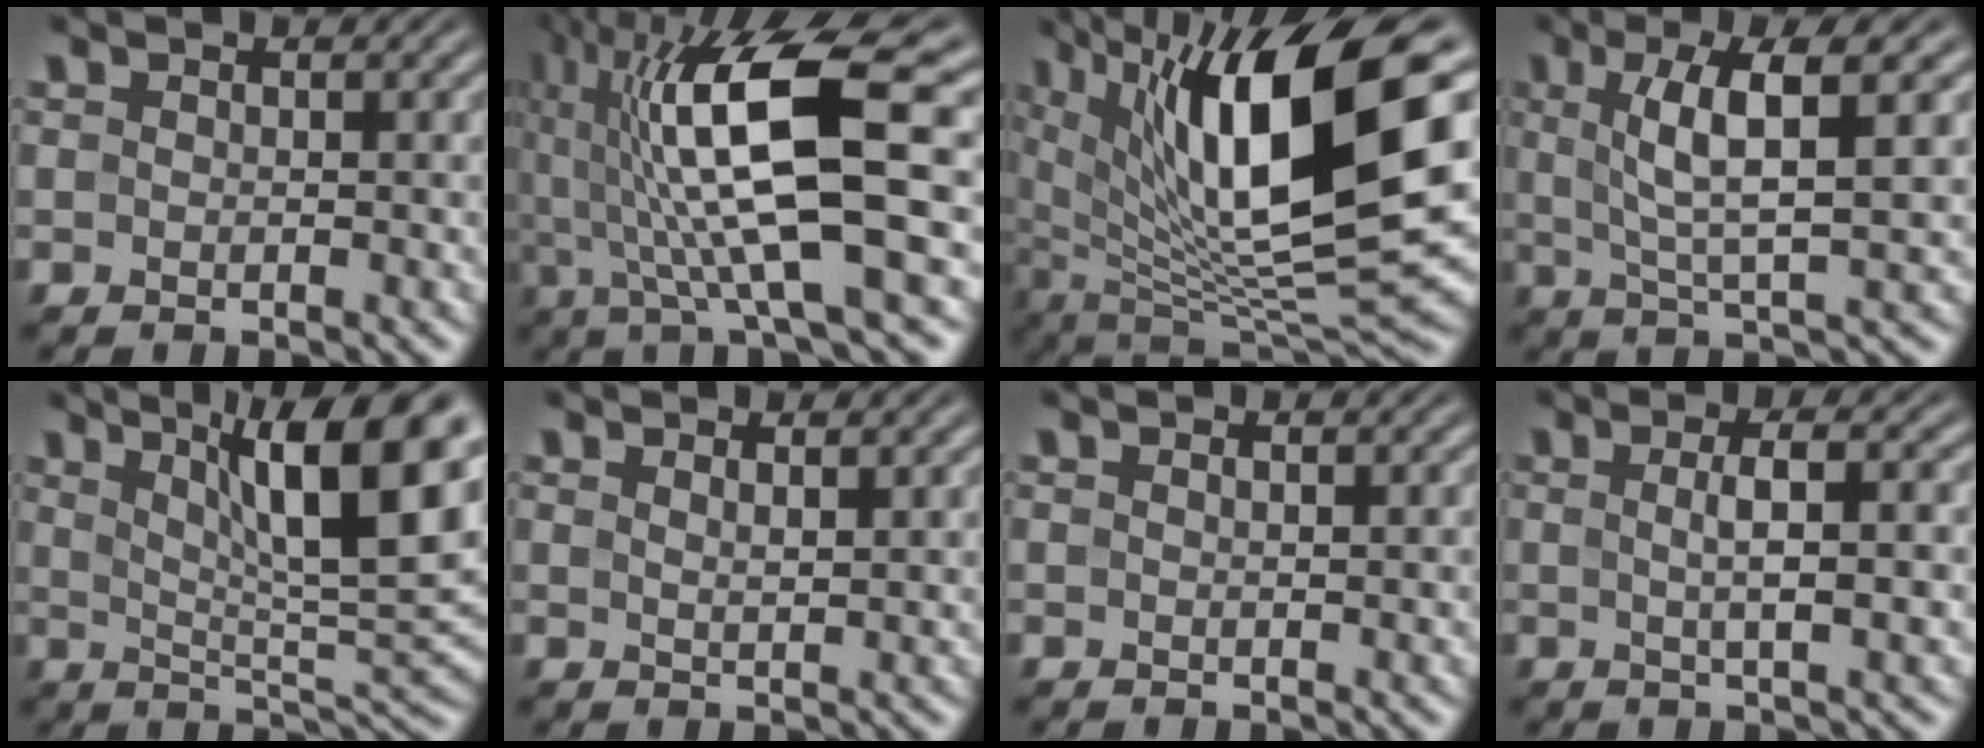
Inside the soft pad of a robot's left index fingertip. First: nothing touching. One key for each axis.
{"total": 13.2, "fx": 2.2, "fy": 3.0, "fz": 12.7, "tx": -0.225, "ty": 0.013, "tz": 0.042}
{"total": 15.2, "fx": 5.1, "fy": 4.6, "fz": 13.5, "tx": -0.223, "ty": -0.003, "tz": 0.087}
{"total": 7.2, "fx": 2.1, "fy": 1.5, "fz": 6.7, "tx": -0.115, "ty": 0.008, "tz": 0.035}
{"total": 12.6, "fx": 4.9, "fy": 3.0, "fz": 11.2, "tx": -0.152, "ty": 0.004, "tz": 0.080}
{"total": 1.5, "fx": 1.0, "fy": 0.4, "fz": 1.1, "tx": -0.012, "ty": 0.002, "tz": 0.013}
{"total": 1.0, "fx": 0.2, "fy": 0.1, "fz": 0.9, "tx": -0.014, "ty": 0.004, "tz": 0.002}
{"total": 4.5, "fx": 0.2, "fy": 1.1, "fz": 4.3, "tx": -0.063, "ty": 0.009, "tz": 0.003}